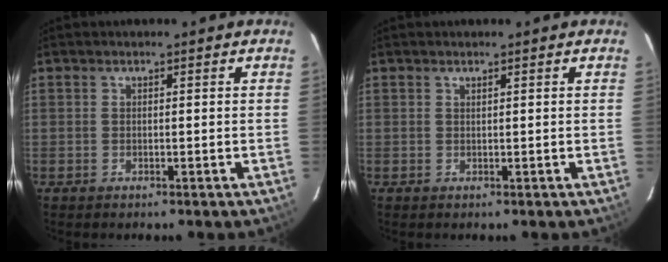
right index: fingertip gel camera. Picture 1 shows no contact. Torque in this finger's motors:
{"motor_torque": [-0.09, 0.01, -0.03, 0.01]}